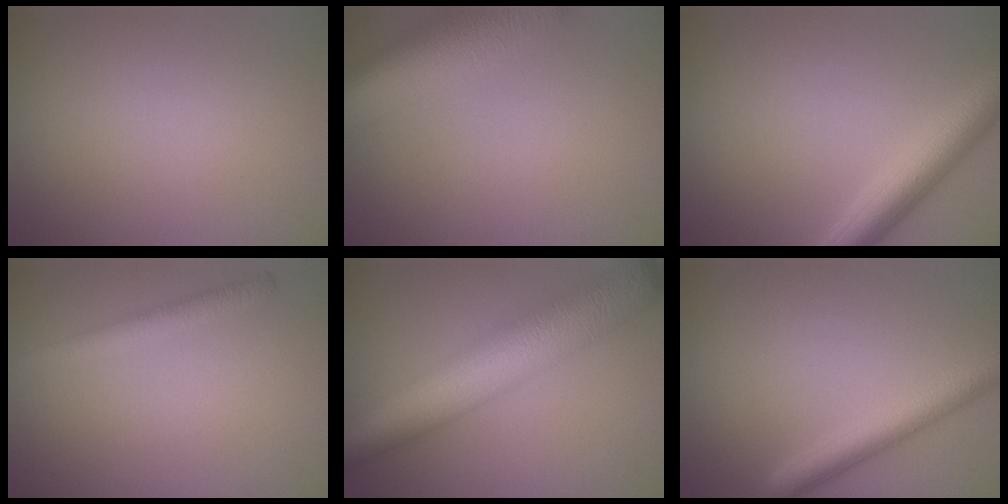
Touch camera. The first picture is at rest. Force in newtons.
{"total": 8.6, "press": 8.5, "slide": 0.6}
{"total": 4.8, "press": 4.8, "slide": 0.1}
{"total": 1.8, "press": 1.8, "slide": 0.1}
{"total": 10.5, "press": 10.4, "slide": 0.2}
{"total": 3.6, "press": 3.6, "slide": 0.2}